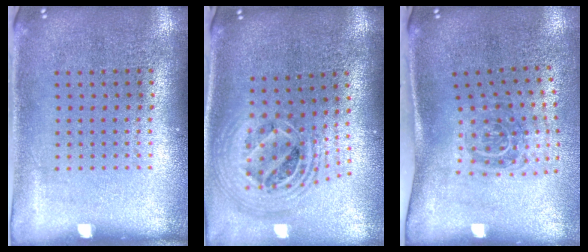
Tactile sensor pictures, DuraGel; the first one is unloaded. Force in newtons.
{"total": 2.3, "press": 1.8, "slide": 1.5}
{"total": 1.9, "press": 1.2, "slide": 1.5}